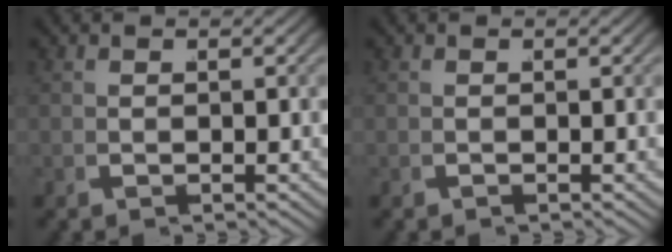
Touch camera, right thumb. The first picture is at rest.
{"total": 0.0}